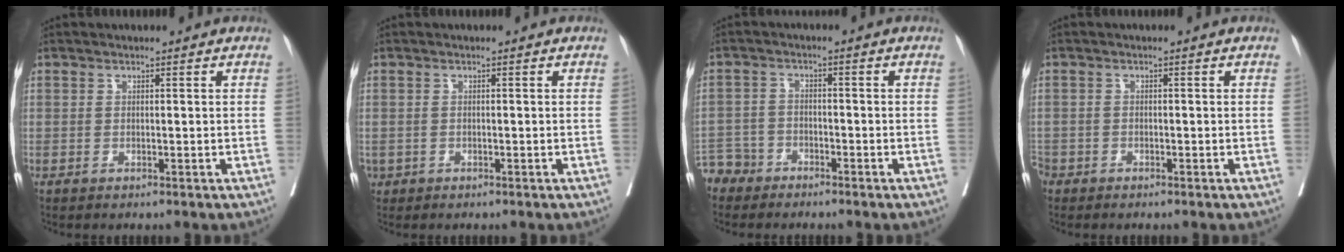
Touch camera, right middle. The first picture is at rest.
{"total": 1.0, "force": [-0.4, 0.9, 0.2], "torque": [-0.007, 0.004, -0.003]}
{"total": 5.2, "force": [-4.4, 2.8, -0.4], "torque": [0.012, 0.000, -0.091]}
{"total": 3.2, "force": [-2.1, 2.3, 0.9], "torque": [-0.027, -0.001, -0.045]}